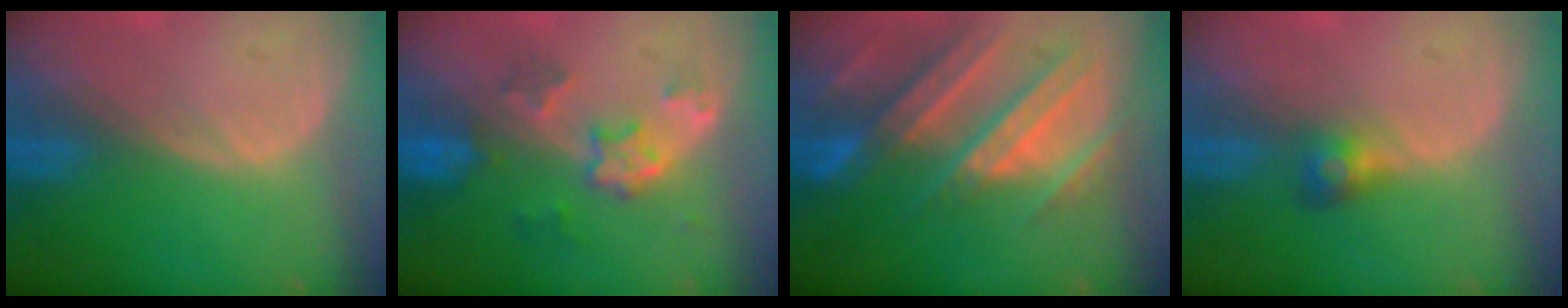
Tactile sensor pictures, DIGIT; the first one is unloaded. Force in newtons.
{"total": 6.1, "press": 5.5, "slide": 2.7}
{"total": 11.1, "press": 9.8, "slide": 5.2}
{"total": 2.8, "press": 2.6, "slide": 0.9}